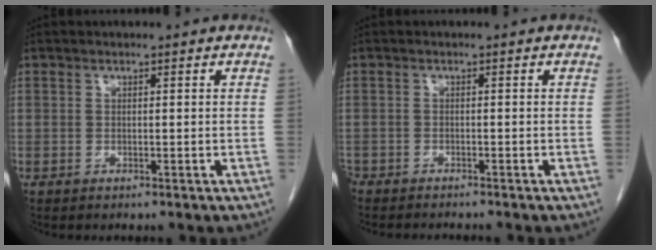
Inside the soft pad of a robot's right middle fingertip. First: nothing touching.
{"total": 4.5, "force": [-4.3, 0.5, 1.3], "torque": [-0.014, -0.011, -0.067]}